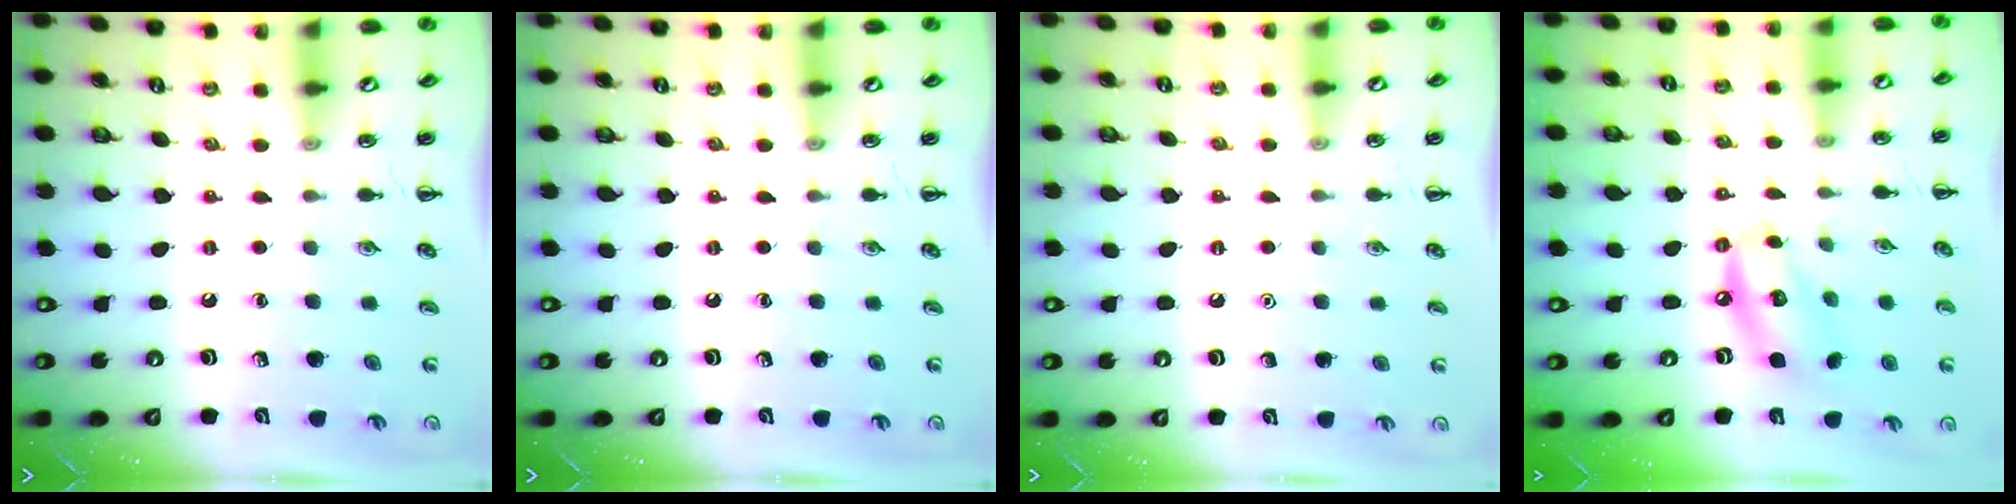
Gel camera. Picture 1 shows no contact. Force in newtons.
{"total": 0.0}
{"total": 1.5, "press": 1.5, "slide": 0.1}
{"total": 9.5, "press": 9.3, "slide": 2.1}